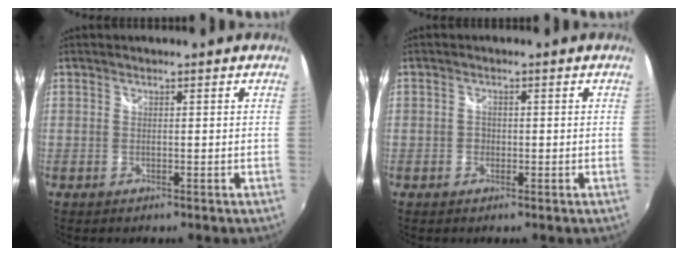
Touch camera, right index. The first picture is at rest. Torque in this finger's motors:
{"motor_torque": [-0.11, -0.07, 0.05, -0.01]}